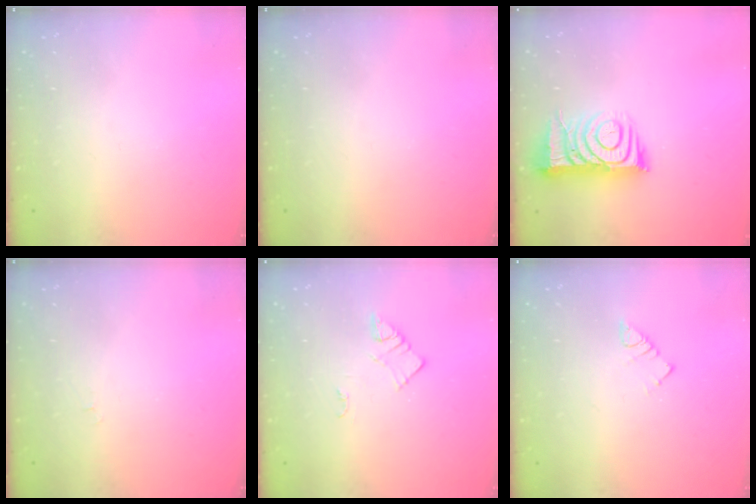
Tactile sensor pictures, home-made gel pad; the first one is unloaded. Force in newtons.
{"total": 0.0}
{"total": 11.3, "press": 11.2, "slide": 1.0}
{"total": 3.1, "press": 3.1, "slide": 0.5}
{"total": 3.0, "press": 3.0, "slide": 0.4}
{"total": 2.9, "press": 2.9, "slide": 0.5}